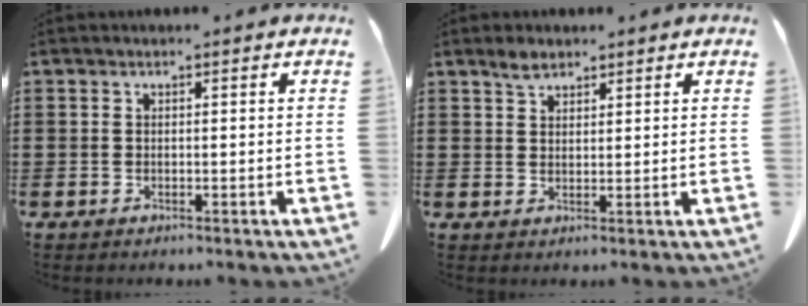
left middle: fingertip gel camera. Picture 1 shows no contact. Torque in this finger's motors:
{"motor_torque": [0.01, 0.04, 0.01, 0.02]}